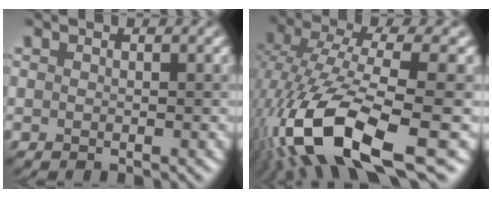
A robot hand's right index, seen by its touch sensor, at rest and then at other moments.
{"total": 13.0, "force": [-4.2, 4.8, 11.3], "torque": [-0.233, -0.004, -0.080]}